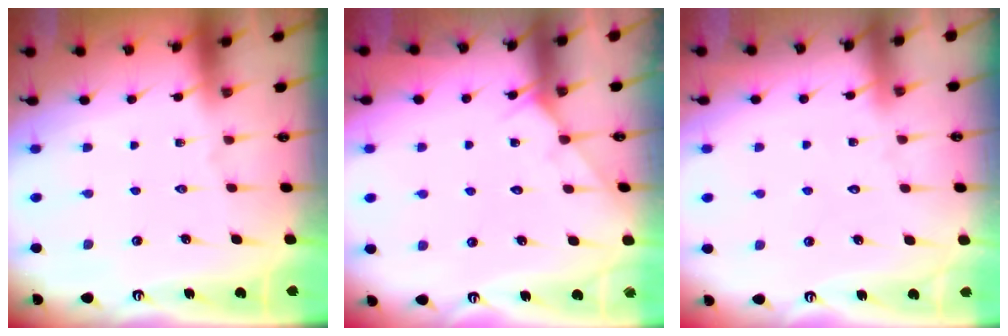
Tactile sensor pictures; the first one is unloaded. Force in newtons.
{"total": 4.7, "press": 4.7, "slide": 0.6}
{"total": 4.8, "press": 4.8, "slide": 0.5}